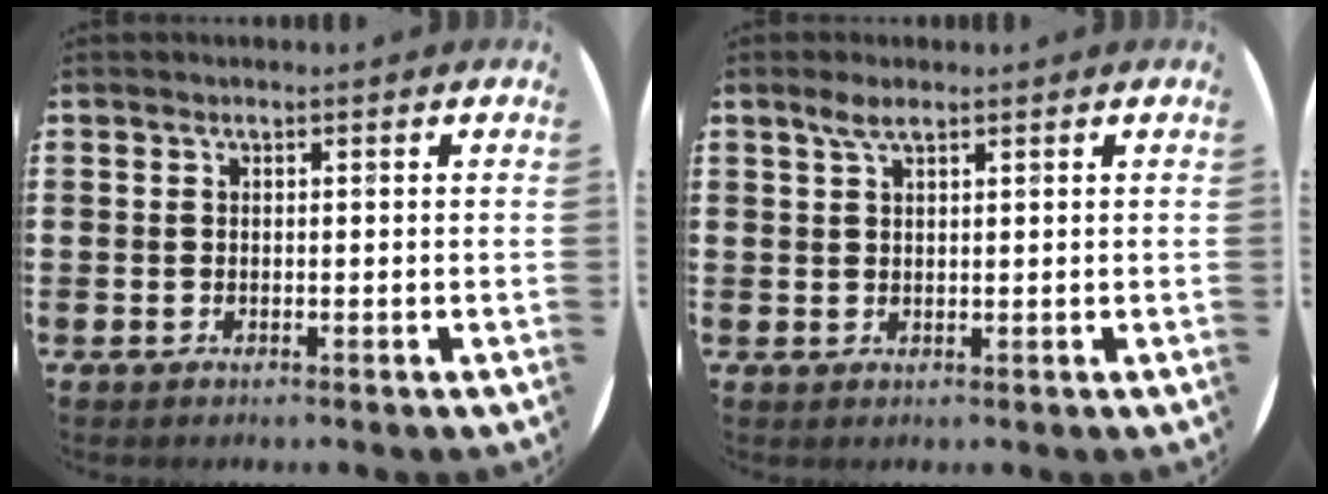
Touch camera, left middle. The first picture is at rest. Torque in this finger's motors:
{"motor_torque": [0.62, -0.41, 0.04, 0.03]}